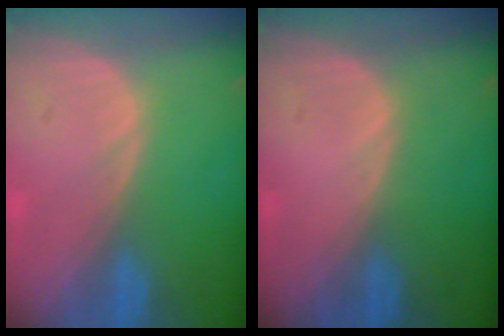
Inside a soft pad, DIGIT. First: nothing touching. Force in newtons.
{"total": 0.0}